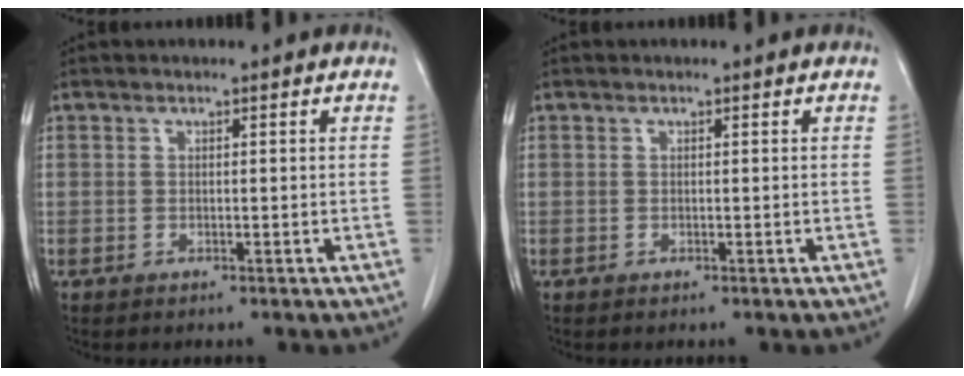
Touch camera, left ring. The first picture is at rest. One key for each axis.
{"total": 0.0}